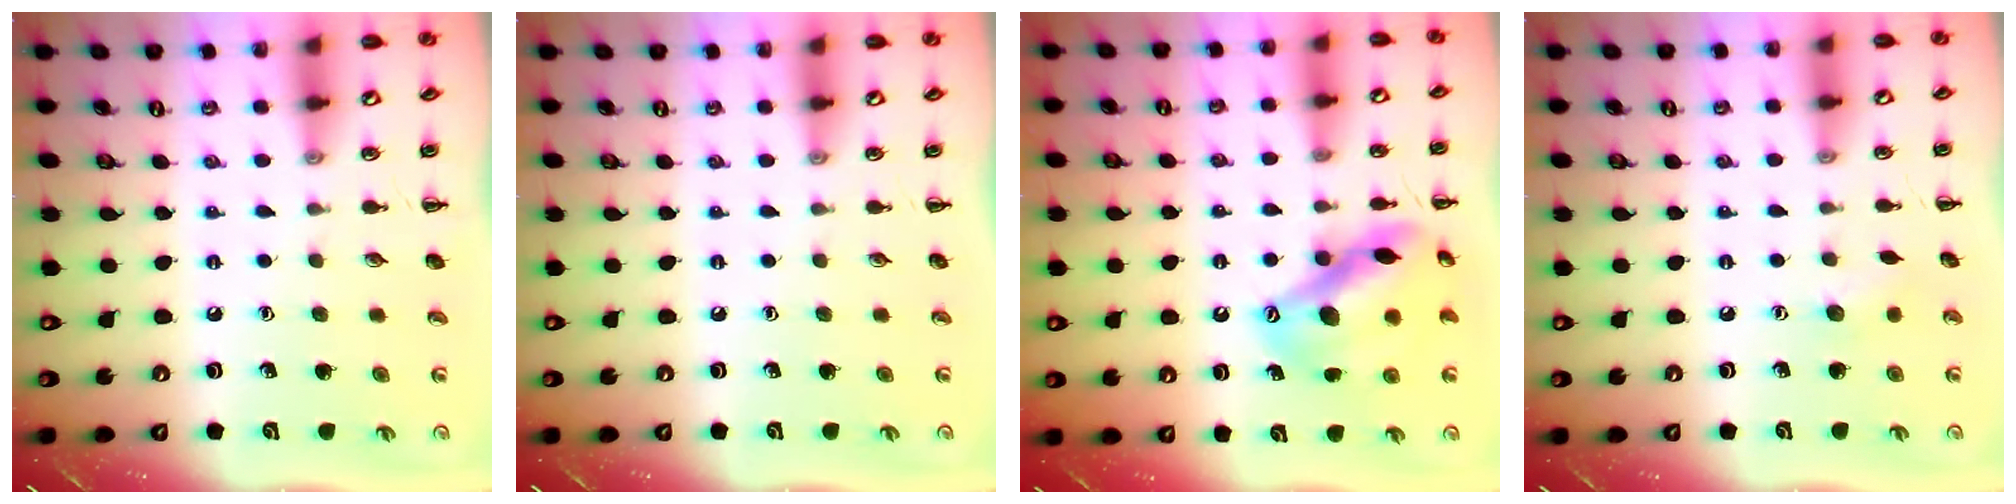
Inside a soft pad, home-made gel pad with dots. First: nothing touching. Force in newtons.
{"total": 0.0}
{"total": 15.5, "press": 15.0, "slide": 3.9}
{"total": 4.8, "press": 4.6, "slide": 1.3}